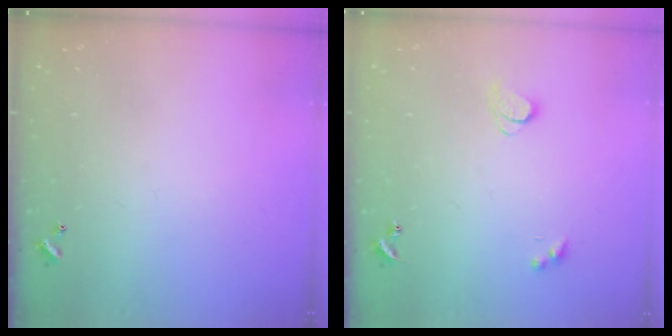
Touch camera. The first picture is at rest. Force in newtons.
{"total": 1.7, "press": 1.7, "slide": 0.3}